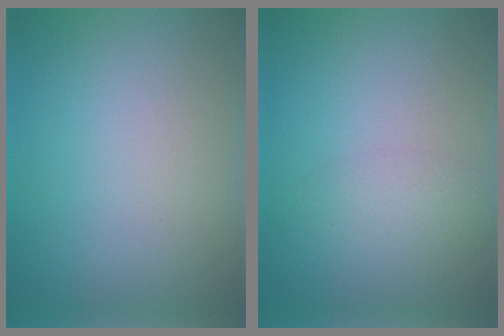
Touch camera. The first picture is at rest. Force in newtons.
{"total": 1.6, "press": 1.5, "slide": 0.2}